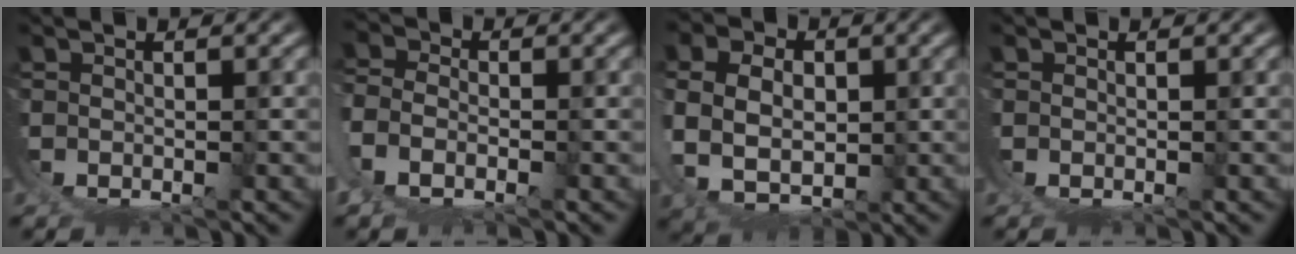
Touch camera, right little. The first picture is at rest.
{"total": 5.2, "force": [1.5, 4.1, 2.8], "torque": [-0.077, -0.008, 0.021]}
{"total": 7.2, "force": [2.3, 4.9, 4.8], "torque": [-0.103, -0.026, 0.056]}
{"total": 0.0}